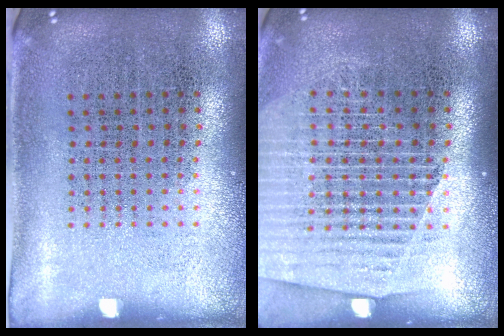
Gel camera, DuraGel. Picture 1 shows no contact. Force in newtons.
{"total": 1.7, "press": 1.6, "slide": 0.6}